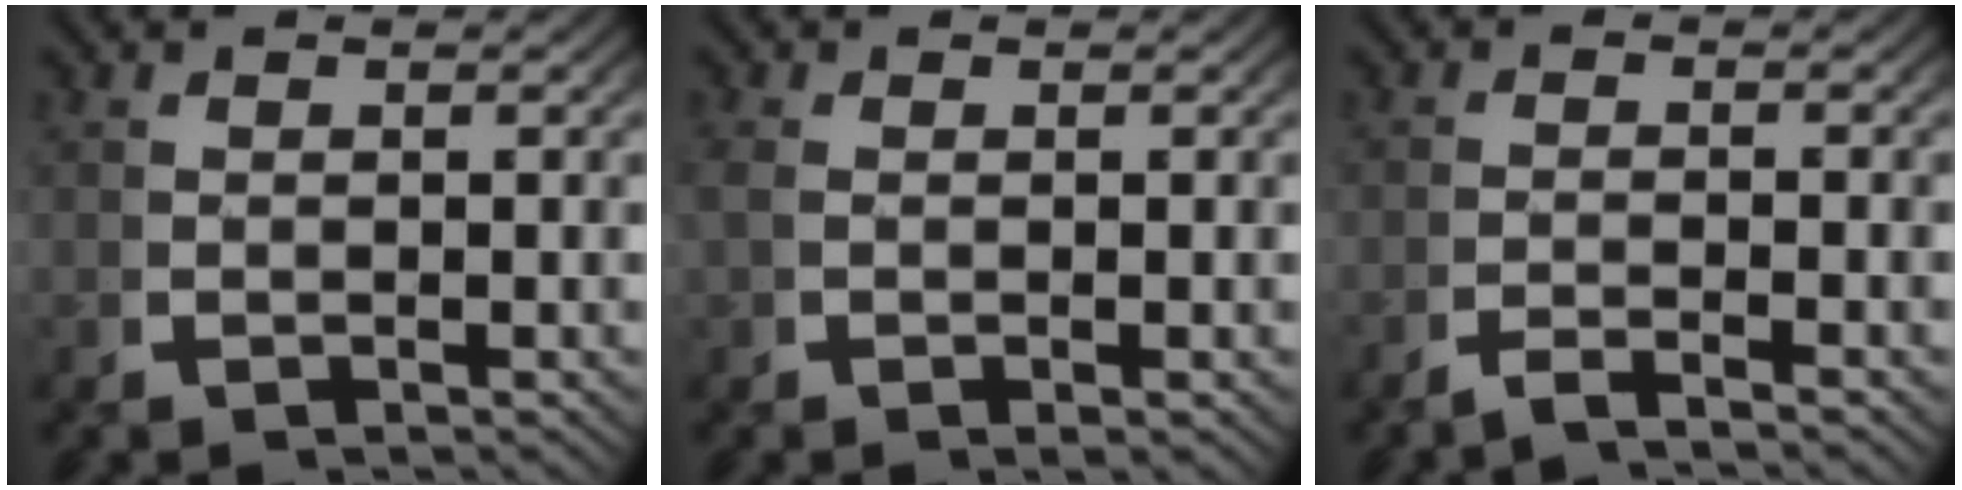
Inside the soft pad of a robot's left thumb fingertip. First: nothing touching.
{"total": 1.2, "force": [0.3, 0.5, 1.0], "torque": [-0.032, -0.003, 0.008]}
{"total": 1.8, "force": [-1.6, -0.1, 1.0], "torque": [-0.016, 0.001, -0.036]}